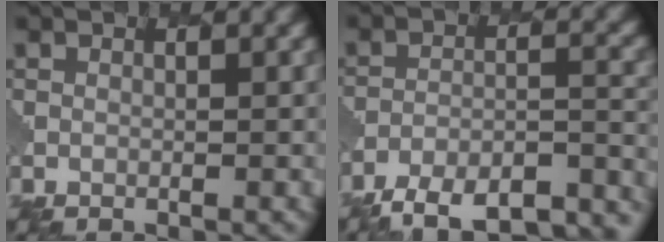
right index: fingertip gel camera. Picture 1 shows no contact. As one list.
[{"total": 15.5, "force": [-14.4, 3.8, 4.3], "torque": [-0.037, 0.005, -0.187]}]